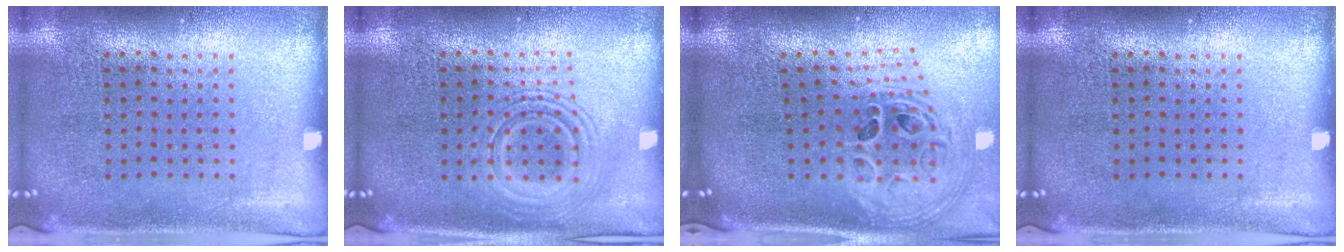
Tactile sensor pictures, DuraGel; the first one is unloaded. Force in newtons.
{"total": 2.7, "press": 2.6, "slide": 0.4}
{"total": 2.1, "press": 1.4, "slide": 1.5}
{"total": 0.0}